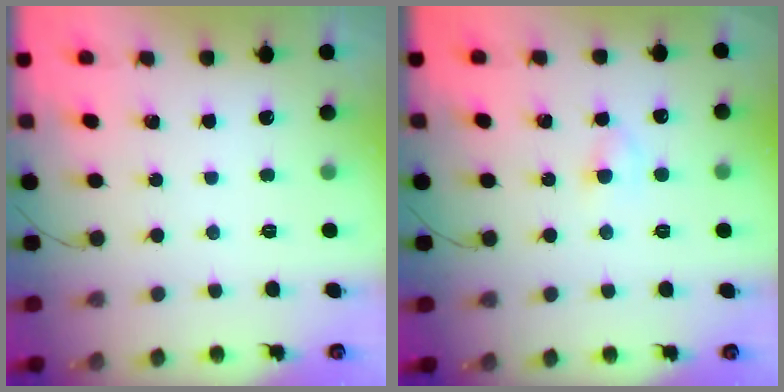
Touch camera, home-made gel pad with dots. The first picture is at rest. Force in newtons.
{"total": 2.7, "press": 2.4, "slide": 1.2}